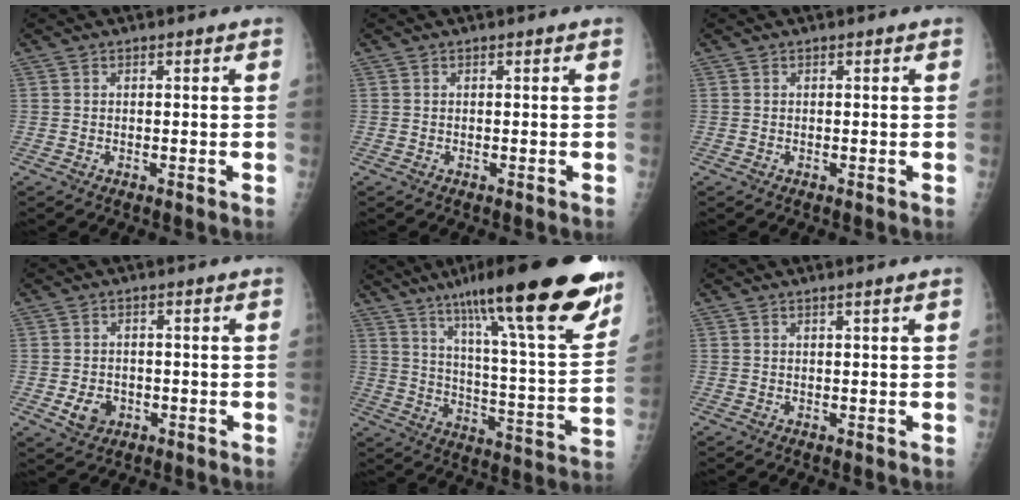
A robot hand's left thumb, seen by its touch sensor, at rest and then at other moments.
{"total": 0.0}
{"total": 0.0}
{"total": 4.5, "force": [-1.4, 3.7, 2.2], "torque": [-0.025, 0.004, -0.016]}
{"total": 28.8, "force": [18.7, 5.0, 21.4], "torque": [-0.305, -0.053, 0.282]}
{"total": 0.7, "force": [0.4, -0.3, 0.5], "torque": [-0.020, -0.005, 0.012]}